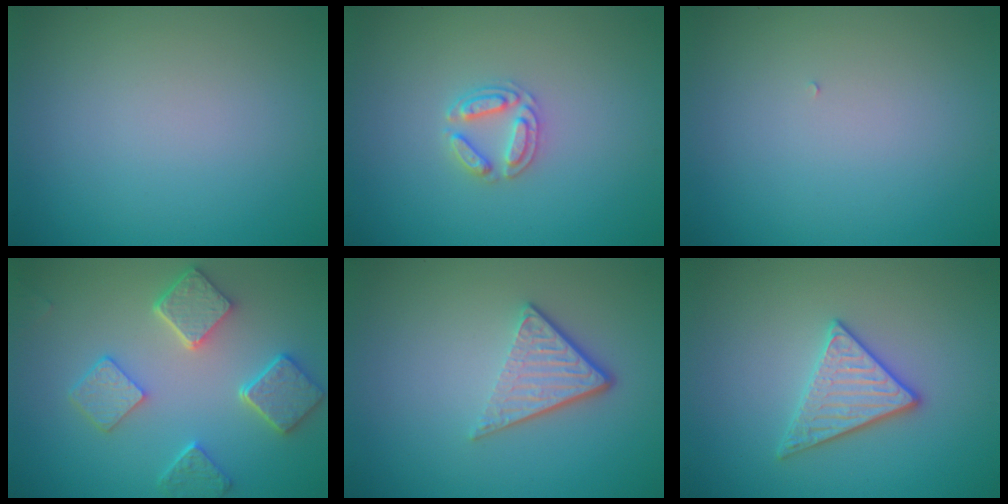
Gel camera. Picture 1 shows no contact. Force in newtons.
{"total": 2.5, "press": 2.5, "slide": 0.4}
{"total": 0.0}
{"total": 5.5, "press": 4.5, "slide": 3.3}
{"total": 3.9, "press": 2.7, "slide": 2.9}
{"total": 3.0, "press": 2.9, "slide": 0.6}